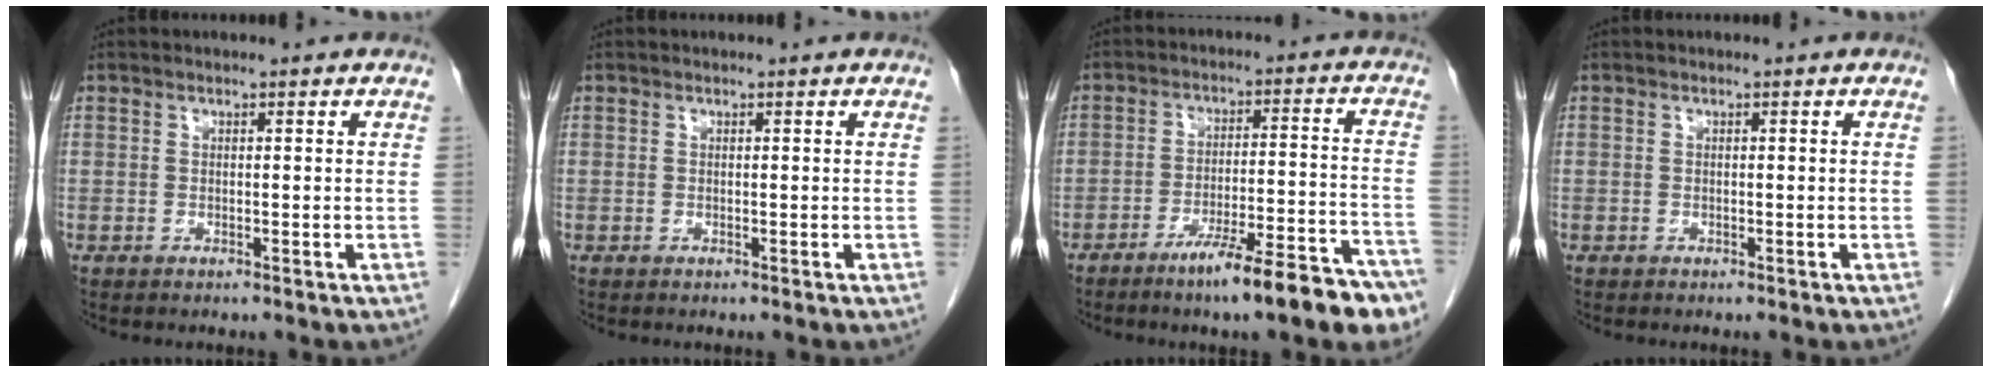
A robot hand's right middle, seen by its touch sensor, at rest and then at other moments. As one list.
[{"total": 0.0}, {"total": 13.6, "force": [-9.5, 1.1, 9.7], "torque": [-0.113, 0.014, -0.143]}, {"total": 0.0}]